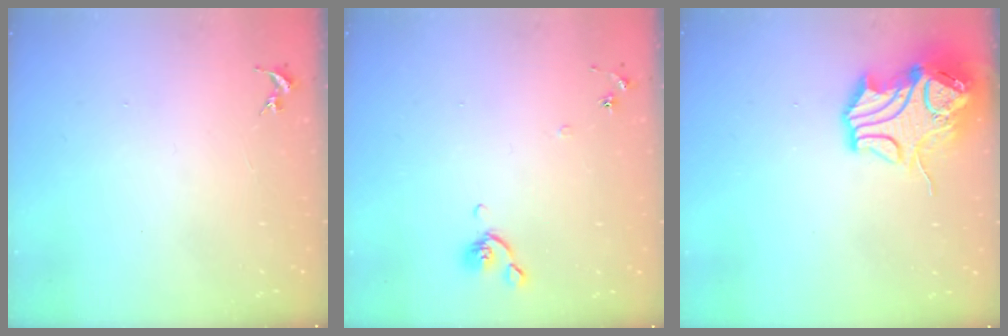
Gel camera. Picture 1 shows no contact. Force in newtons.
{"total": 6.2, "press": 6.2, "slide": 0.8}
{"total": 14.6, "press": 14.5, "slide": 2.1}